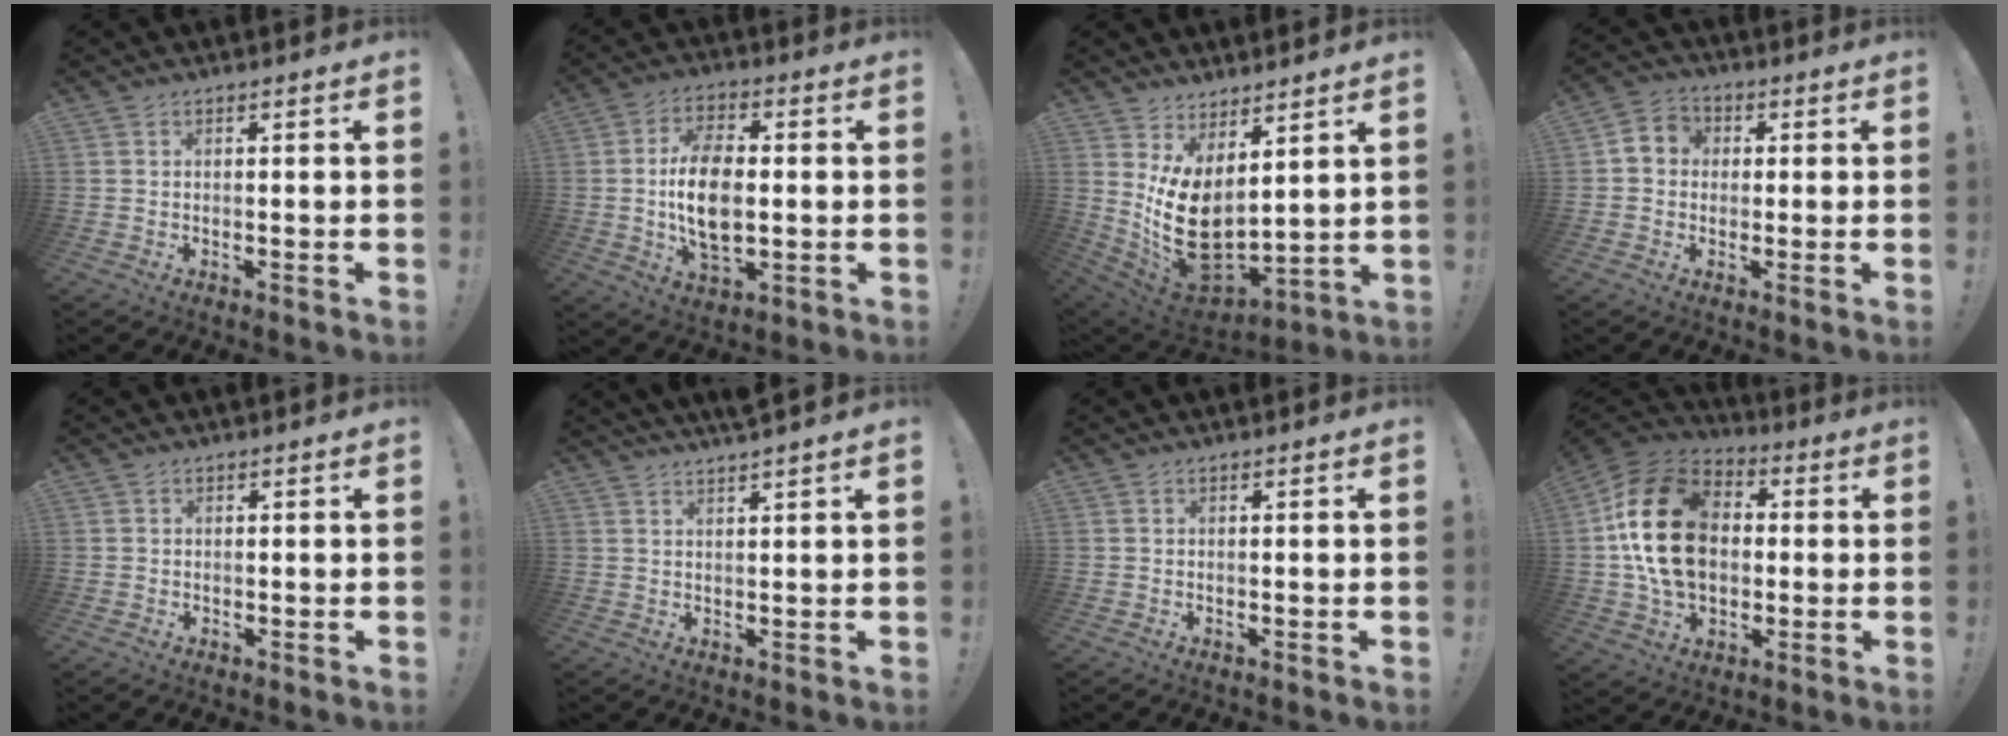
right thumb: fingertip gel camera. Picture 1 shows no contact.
{"total": 13.6, "force": [-0.3, 7.8, 11.1], "torque": [-0.200, -0.005, -0.009]}
{"total": 15.7, "force": [1.3, 9.8, 12.1], "torque": [-0.213, -0.037, 0.037]}
{"total": 5.2, "force": [-0.2, 4.8, 2.1], "torque": [-0.034, 0.017, -0.001]}
{"total": 1.4, "force": [0.3, 1.3, 0.1], "torque": [0.006, -0.006, 0.004]}
{"total": 3.1, "force": [2.7, -0.4, 1.3], "torque": [-0.022, -0.013, 0.046]}
{"total": 0.0}
{"total": 23.1, "force": [2.2, 16.6, 15.9], "torque": [-0.276, 0.016, 0.048]}